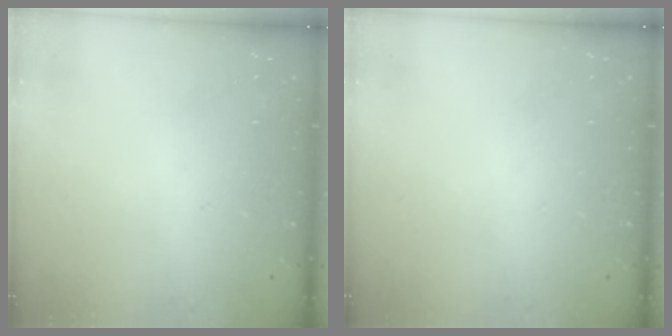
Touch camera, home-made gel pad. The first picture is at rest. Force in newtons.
{"total": 0.0}